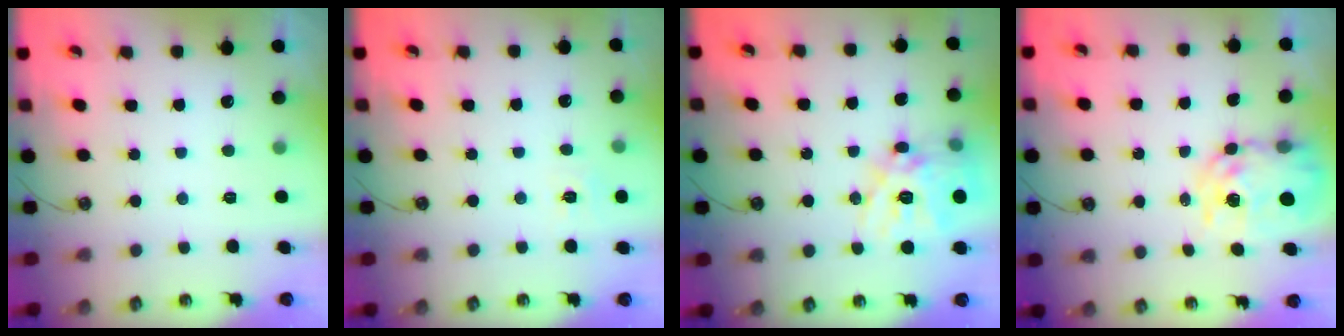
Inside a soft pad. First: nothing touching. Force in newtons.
{"total": 5.4, "press": 5.4, "slide": 0.8}
{"total": 19.5, "press": 19.3, "slide": 2.7}
{"total": 12.3, "press": 12.2, "slide": 1.0}